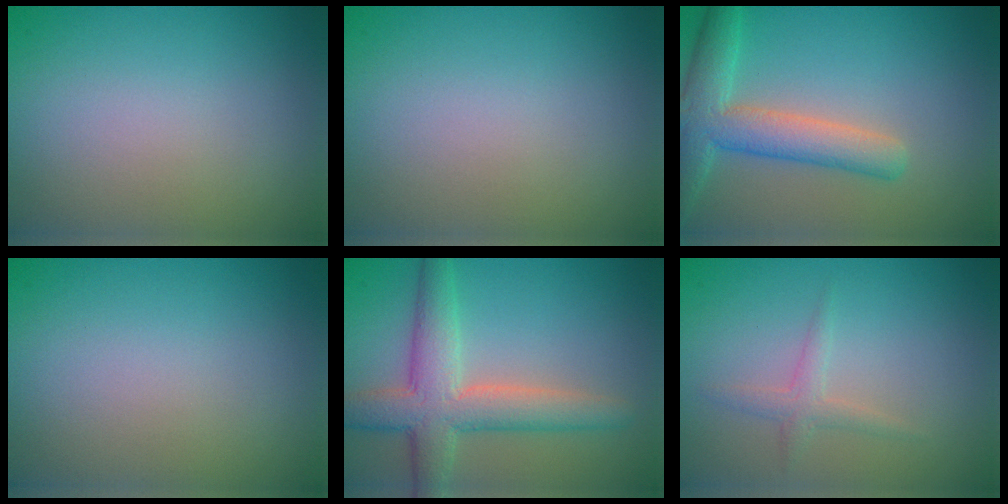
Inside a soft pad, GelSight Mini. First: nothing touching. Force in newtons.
{"total": 0.0}
{"total": 5.2, "press": 5.2, "slide": 0.3}
{"total": 0.0}
{"total": 5.6, "press": 5.6, "slide": 0.2}
{"total": 1.3, "press": 1.3, "slide": 0.1}